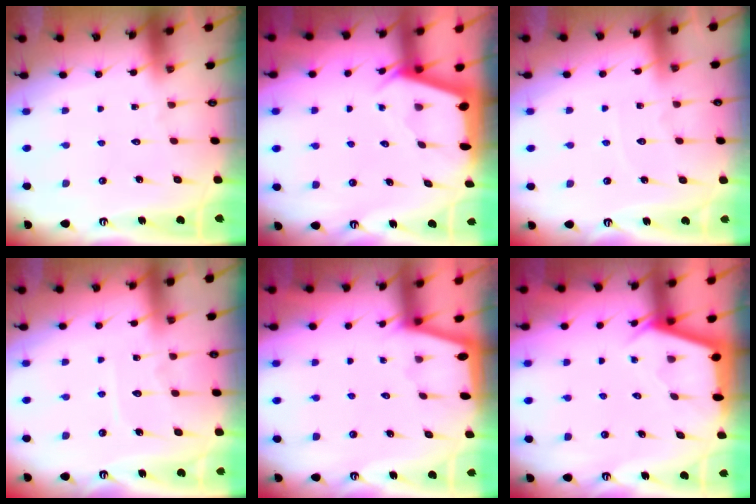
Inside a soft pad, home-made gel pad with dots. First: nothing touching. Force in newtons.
{"total": 2.4, "press": 2.4, "slide": 0.3}
{"total": 3.9, "press": 3.9, "slide": 0.5}
{"total": 5.5, "press": 5.5, "slide": 0.4}
{"total": 1.1, "press": 1.0, "slide": 0.2}
{"total": 2.8, "press": 2.8, "slide": 0.3}